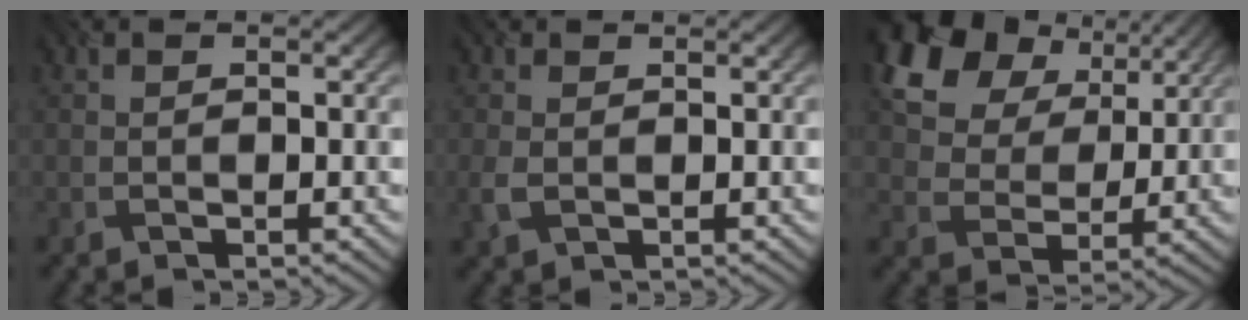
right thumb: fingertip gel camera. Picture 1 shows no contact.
{"total": 2.1, "force": [-0.2, 1.7, 1.2], "torque": [-0.041, -0.010, -0.007]}
{"total": 15.0, "force": [8.2, 9.8, 8.0], "torque": [-0.206, 0.039, 0.145]}